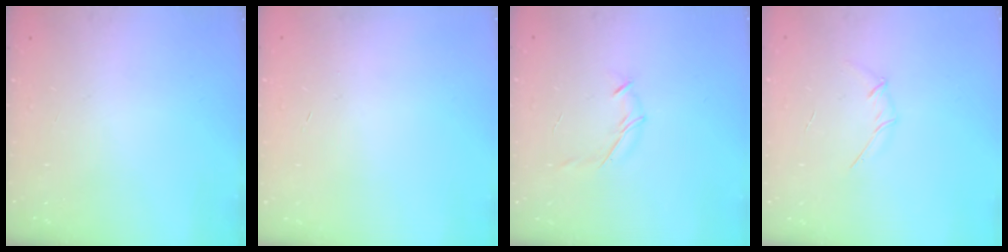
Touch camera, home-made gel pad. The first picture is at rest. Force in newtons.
{"total": 0.6, "press": 0.5, "slide": 0.2}
{"total": 6.7, "press": 6.6, "slide": 1.2}
{"total": 3.3, "press": 3.2, "slide": 0.9}